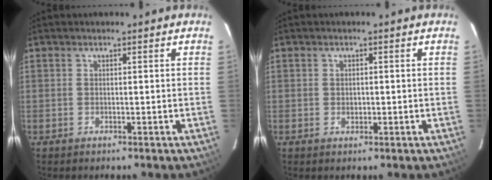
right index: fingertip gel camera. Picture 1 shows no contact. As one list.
[{"total": 1.3, "force": [0.0, 1.1, 0.7], "torque": [-0.009, 0.003, 0.000]}]